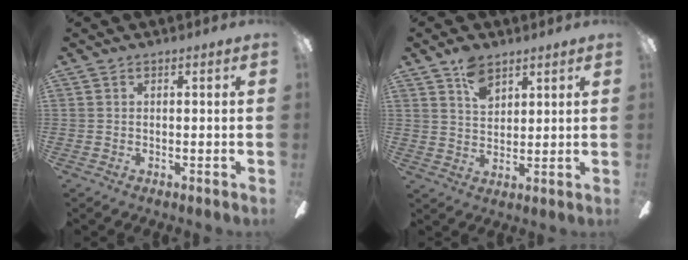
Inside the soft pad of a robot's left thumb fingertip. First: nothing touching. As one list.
[{"total": 6.7, "force": [4.5, 3.8, 3.1], "torque": [-0.051, -0.013, 0.081]}]